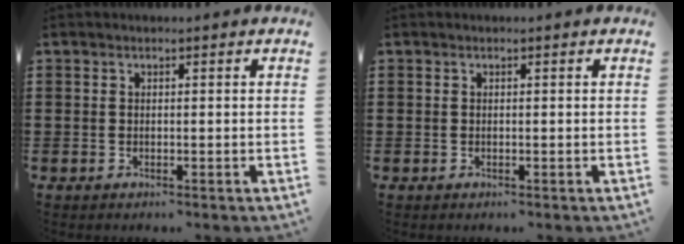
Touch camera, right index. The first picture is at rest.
{"total": 0.0}